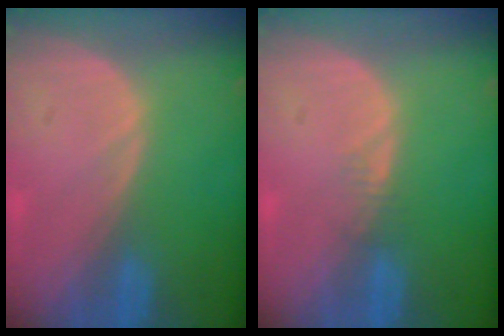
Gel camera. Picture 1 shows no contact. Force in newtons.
{"total": 1.3, "press": 1.2, "slide": 0.2}